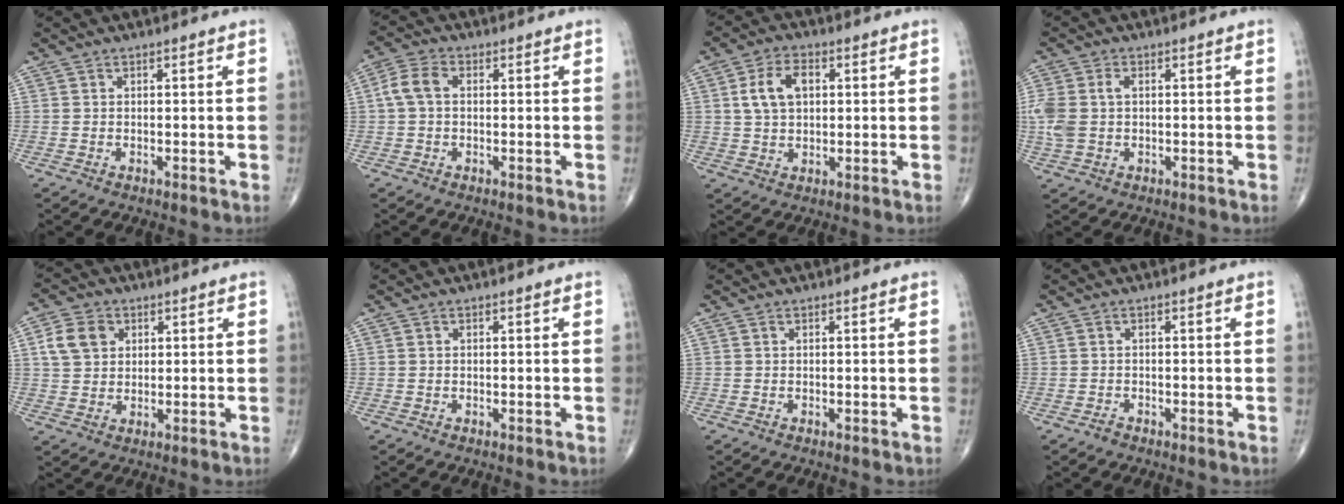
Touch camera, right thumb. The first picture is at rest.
{"total": 4.8, "force": [0.3, 3.1, 3.6], "torque": [-0.078, 0.015, -0.001]}
{"total": 7.4, "force": [1.7, 4.6, 5.6], "torque": [-0.098, 0.008, 0.030]}
{"total": 6.5, "force": [0.4, 4.4, 4.9], "torque": [-0.132, 0.018, 0.011]}
{"total": 6.8, "force": [2.2, 5.3, 3.6], "torque": [-0.051, 0.001, 0.039]}
{"total": 0.0}
{"total": 0.0}
{"total": 0.7, "force": [-0.6, 0.3, 0.1], "torque": [-0.003, 0.000, -0.016]}